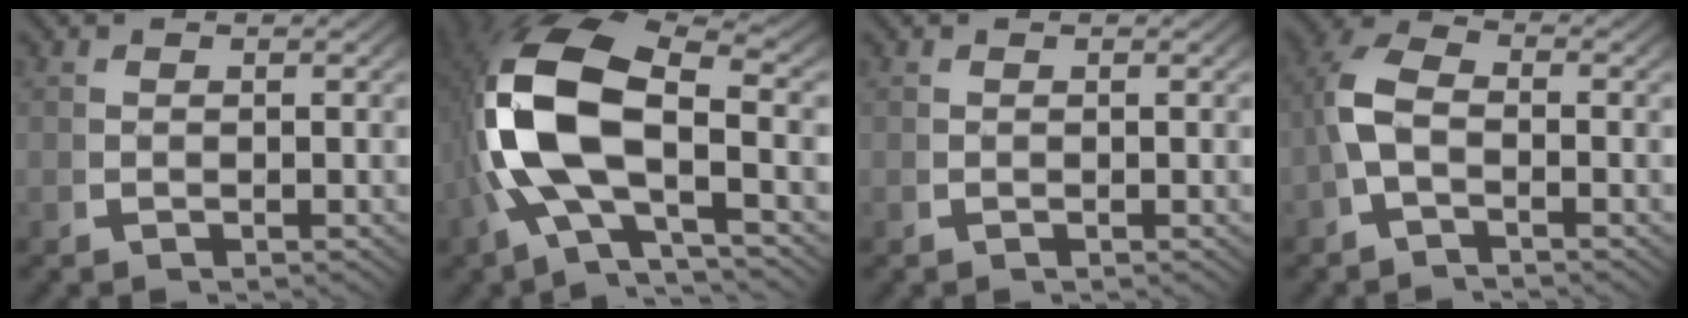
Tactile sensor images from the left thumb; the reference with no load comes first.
{"total": 14.5, "force": [0.0, 8.9, 11.5], "torque": [-0.259, -0.028, 0.010]}
{"total": 0.0}
{"total": 4.6, "force": [-0.6, 3.1, 3.3], "torque": [-0.088, -0.007, -0.017]}